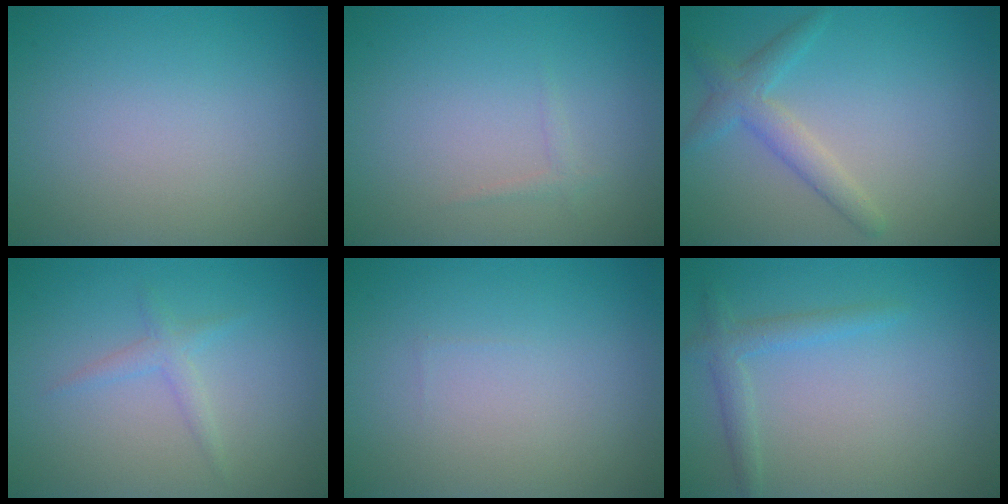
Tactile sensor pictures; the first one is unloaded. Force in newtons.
{"total": 0.7, "press": 0.7, "slide": 0.0}
{"total": 2.7, "press": 2.7, "slide": 0.1}
{"total": 1.4, "press": 1.4, "slide": 0.0}
{"total": 0.0}
{"total": 1.9, "press": 1.9, "slide": 0.1}